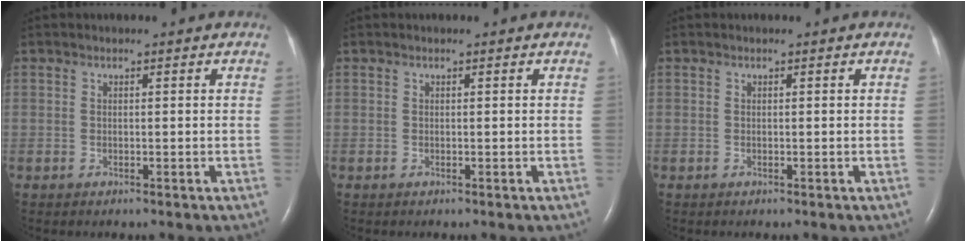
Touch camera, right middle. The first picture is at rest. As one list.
[{"total": 0.0}, {"total": 0.0}]